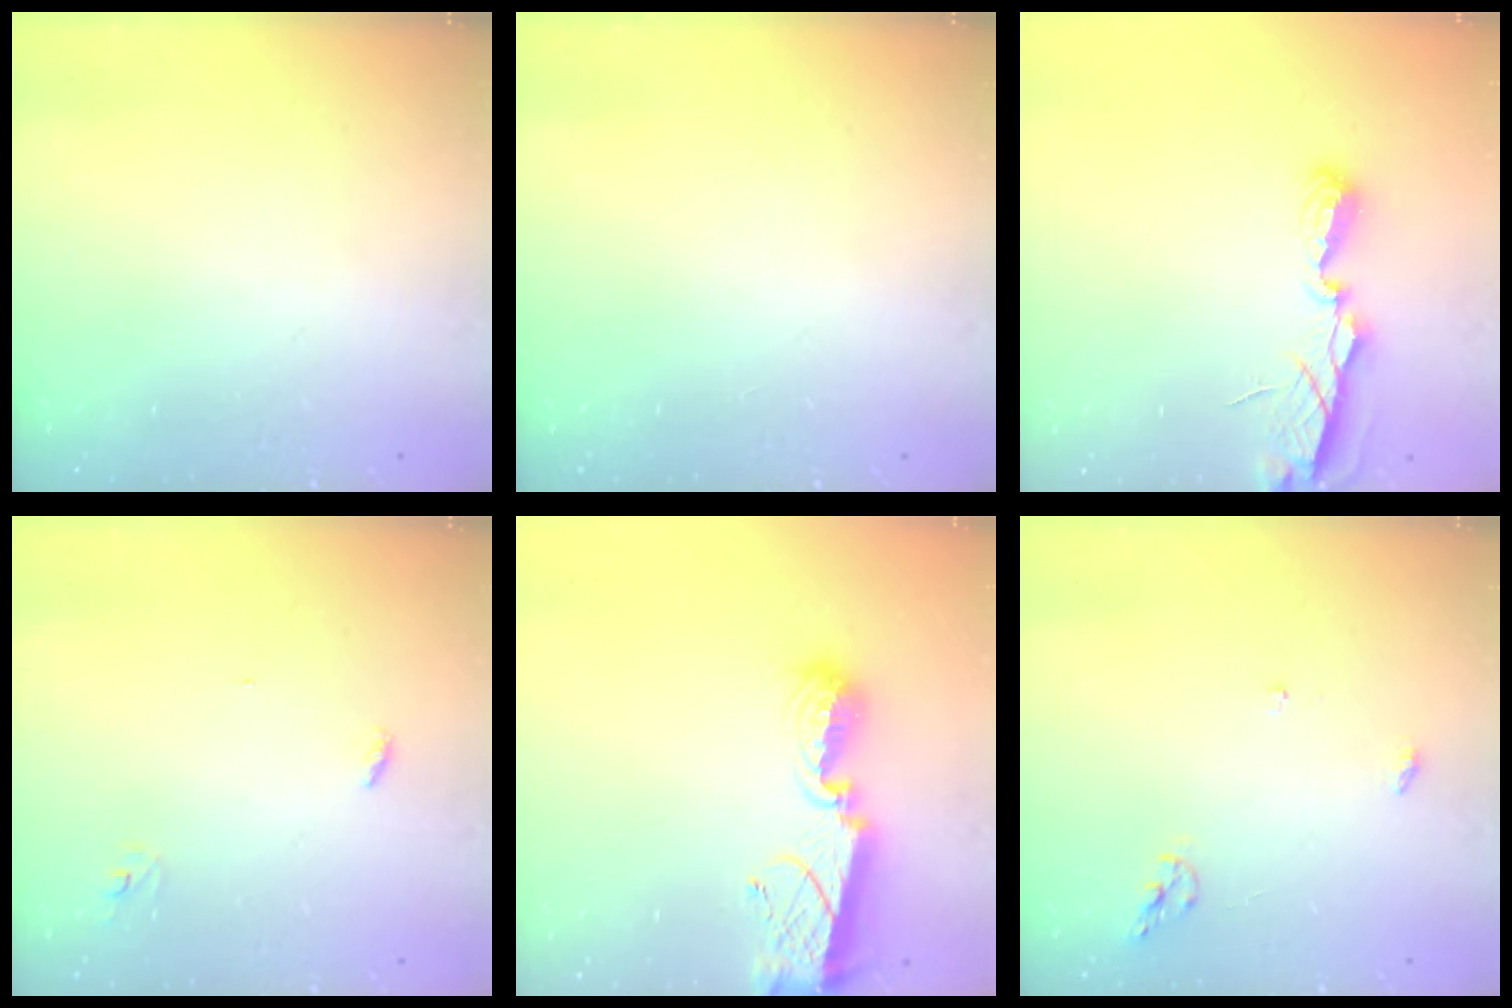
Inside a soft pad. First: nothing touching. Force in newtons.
{"total": 0.0}
{"total": 6.6, "press": 6.6, "slide": 0.2}
{"total": 2.8, "press": 2.8, "slide": 0.3}
{"total": 11.4, "press": 11.4, "slide": 0.8}
{"total": 6.2, "press": 6.2, "slide": 0.1}